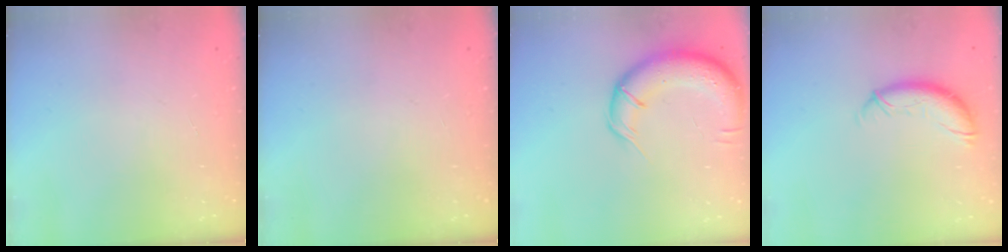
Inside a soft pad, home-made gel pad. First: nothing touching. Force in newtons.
{"total": 0.0}
{"total": 14.0, "press": 13.7, "slide": 2.9}
{"total": 10.5, "press": 10.5, "slide": 0.7}